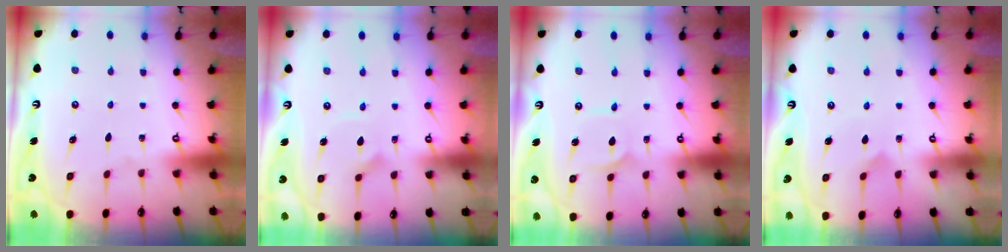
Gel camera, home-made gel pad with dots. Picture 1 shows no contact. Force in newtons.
{"total": 2.4, "press": 2.4, "slide": 0.2}
{"total": 2.4, "press": 2.4, "slide": 0.2}
{"total": 4.7, "press": 4.7, "slide": 0.4}